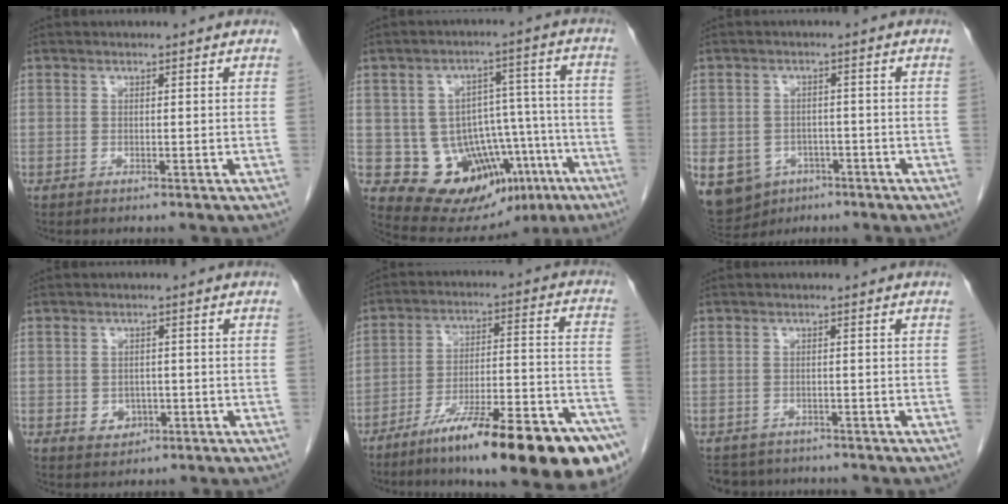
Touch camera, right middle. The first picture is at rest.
{"total": 16.9, "force": [-8.4, 10.5, 10.1], "torque": [-0.115, 0.049, -0.109]}
{"total": 14.6, "force": [-7.1, 11.6, 5.4], "torque": [-0.159, -0.002, -0.092]}
{"total": 2.9, "force": [-0.8, 2.4, 1.3], "torque": [-0.016, 0.003, -0.001]}
{"total": 24.0, "force": [-16.2, 3.0, 17.5], "torque": [-0.182, 0.018, -0.252]}
{"total": 5.1, "force": [-4.5, 2.3, 0.4], "torque": [-0.001, -0.001, -0.064]}